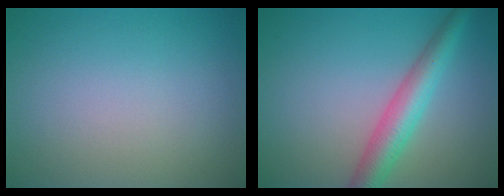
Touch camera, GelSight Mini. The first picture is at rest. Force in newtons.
{"total": 4.5, "press": 4.5, "slide": 0.2}